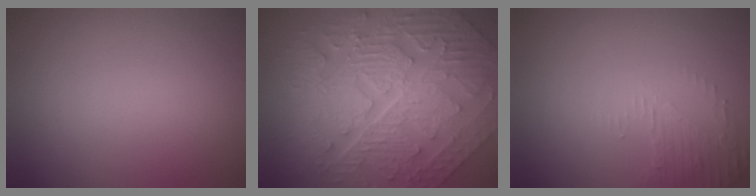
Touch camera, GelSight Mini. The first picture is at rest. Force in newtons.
{"total": 11.6, "press": 7.8, "slide": 8.6}
{"total": 1.9, "press": 1.8, "slide": 0.4}